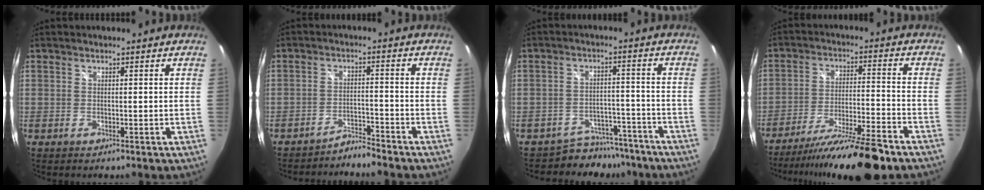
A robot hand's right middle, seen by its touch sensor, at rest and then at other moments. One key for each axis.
{"total": 3.6, "fx": -3.6, "fy": -0.2, "fz": 0.1, "tx": -0.011, "ty": 0.004, "tz": -0.062}
{"total": 8.6, "fx": -7.6, "fy": 4.0, "fz": 0.3, "tx": -0.011, "ty": 0.021, "tz": -0.105}
{"total": 16.2, "fx": -13.7, "fy": 0.4, "fz": 8.8, "tx": -0.166, "ty": -0.023, "tz": -0.222}